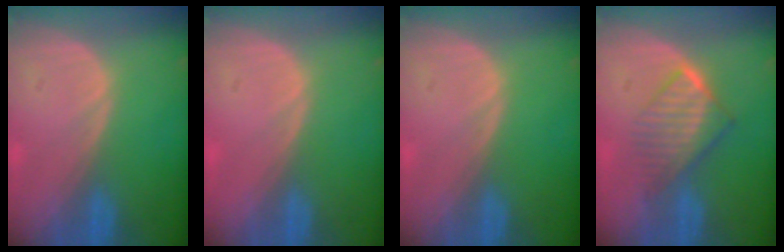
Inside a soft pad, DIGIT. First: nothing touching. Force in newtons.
{"total": 0.6, "press": 0.2, "slide": 0.5}
{"total": 0.0}
{"total": 6.7, "press": 6.0, "slide": 2.9}